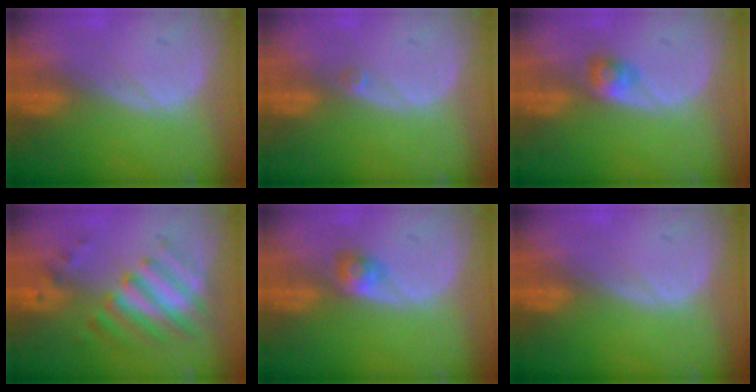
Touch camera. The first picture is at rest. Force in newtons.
{"total": 0.8, "press": 0.6, "slide": 0.4}
{"total": 2.5, "press": 2.3, "slide": 0.9}
{"total": 7.9, "press": 7.0, "slide": 3.8}
{"total": 2.5, "press": 2.3, "slide": 0.9}
{"total": 0.0}